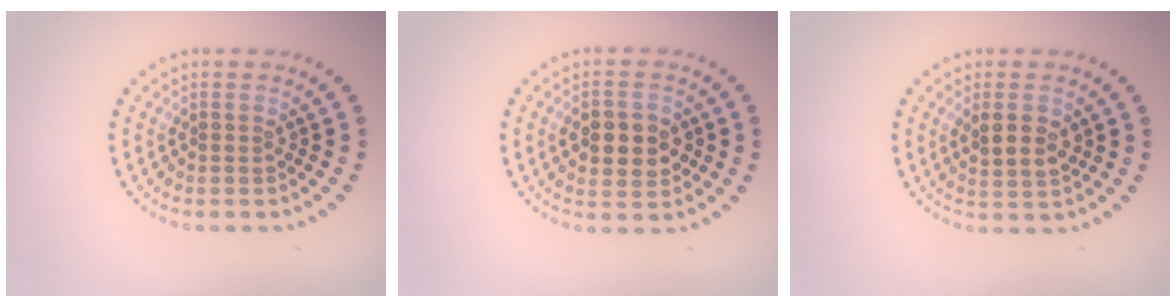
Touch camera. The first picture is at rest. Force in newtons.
{"total": 4.0, "press": 4.0, "slide": 0.4}
{"total": 2.6, "press": 2.4, "slide": 1.0}